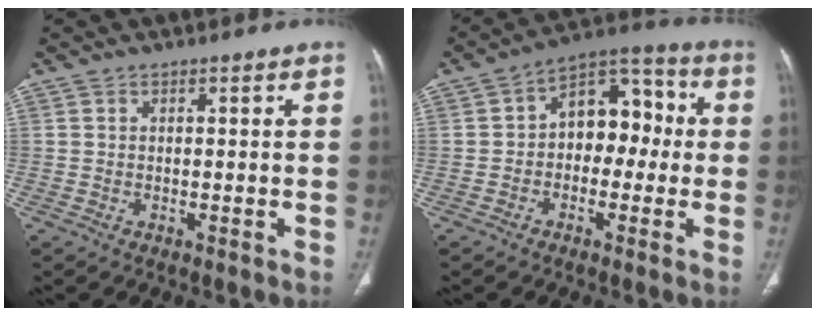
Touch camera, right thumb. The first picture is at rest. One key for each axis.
{"total": 11.5, "fx": -0.2, "fy": 7.9, "fz": 8.4, "tx": -0.074, "ty": 0.043, "tz": -0.019}